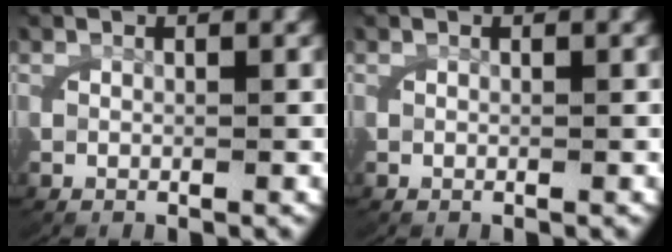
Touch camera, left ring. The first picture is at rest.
{"total": 0.0}